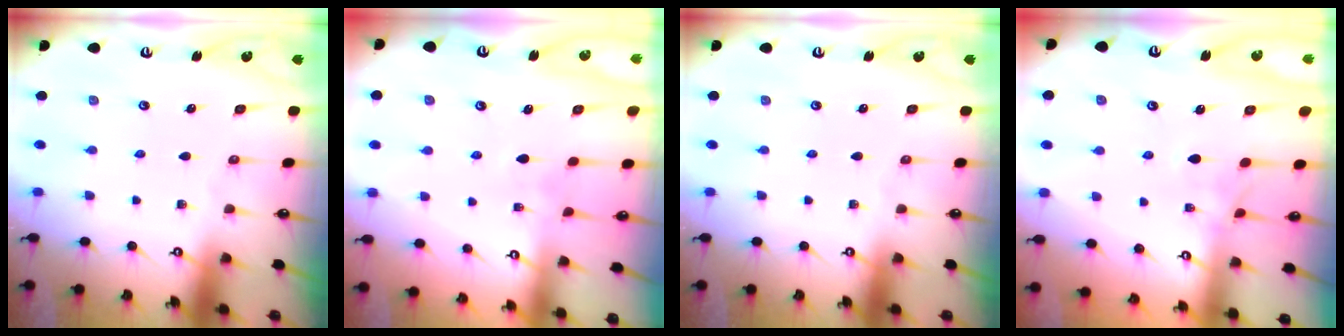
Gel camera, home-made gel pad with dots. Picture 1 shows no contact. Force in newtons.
{"total": 3.7, "press": 3.7, "slide": 0.2}
{"total": 0.0}
{"total": 3.3, "press": 3.3, "slide": 0.7}